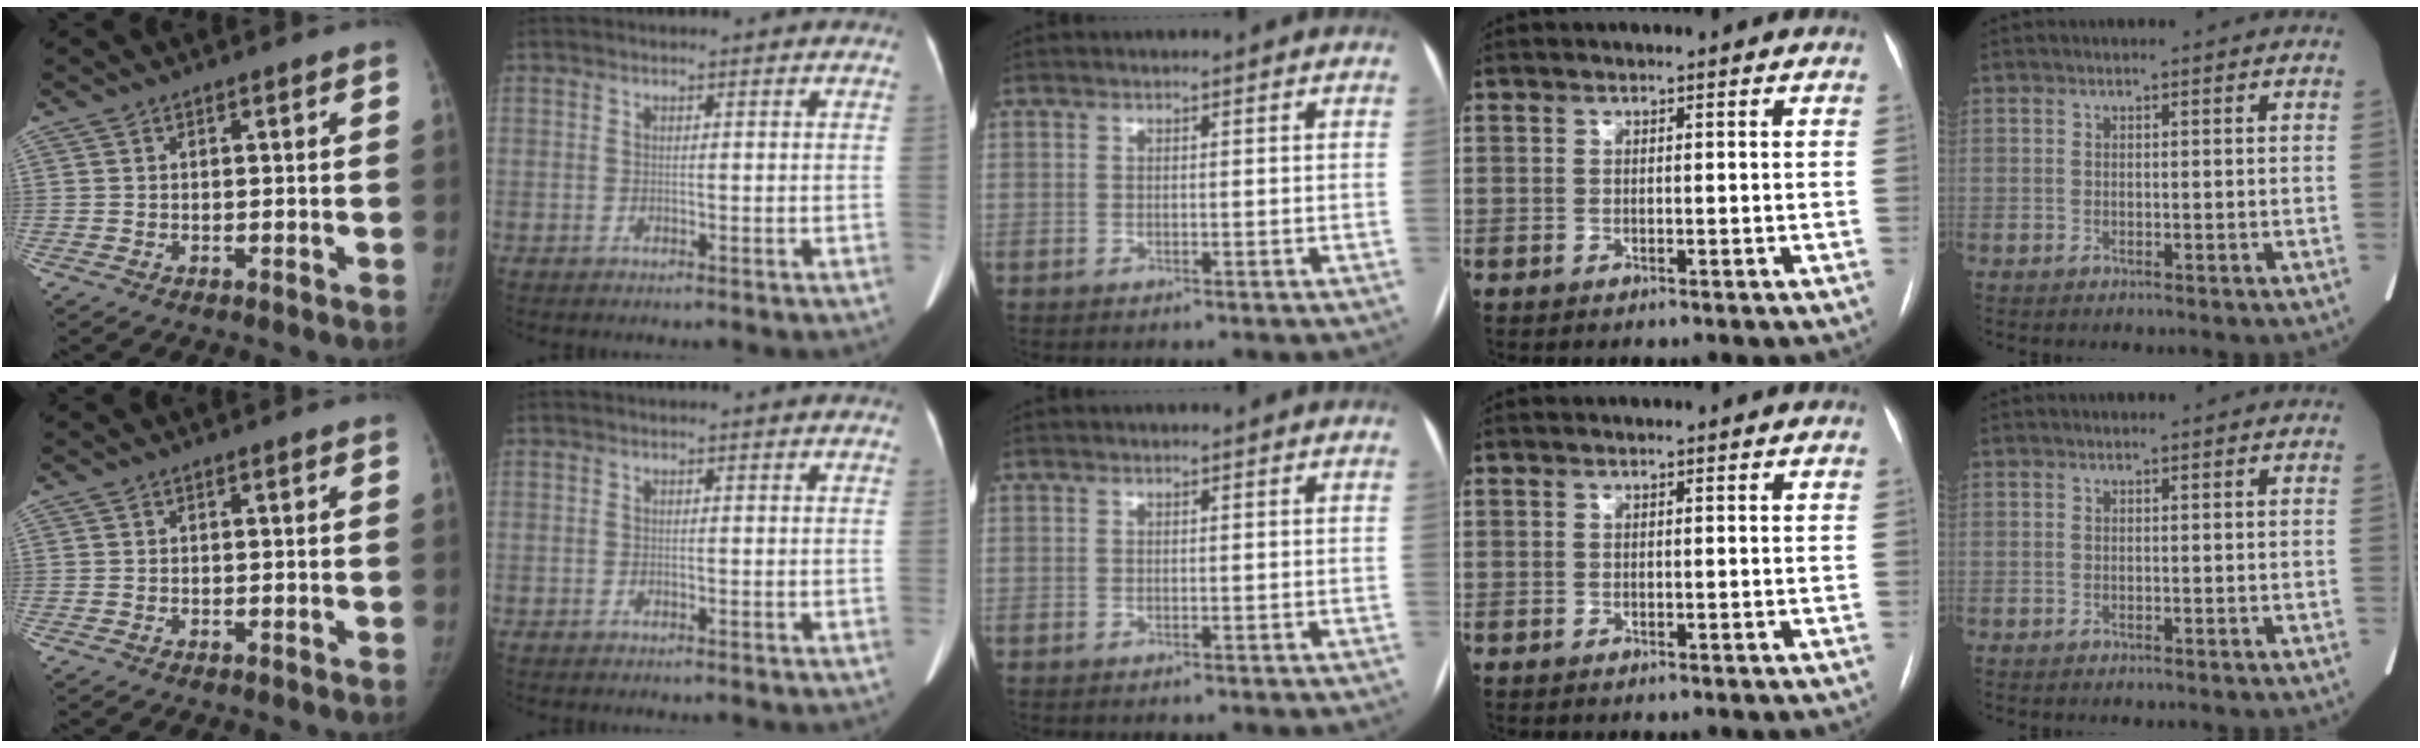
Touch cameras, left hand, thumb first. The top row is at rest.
{}